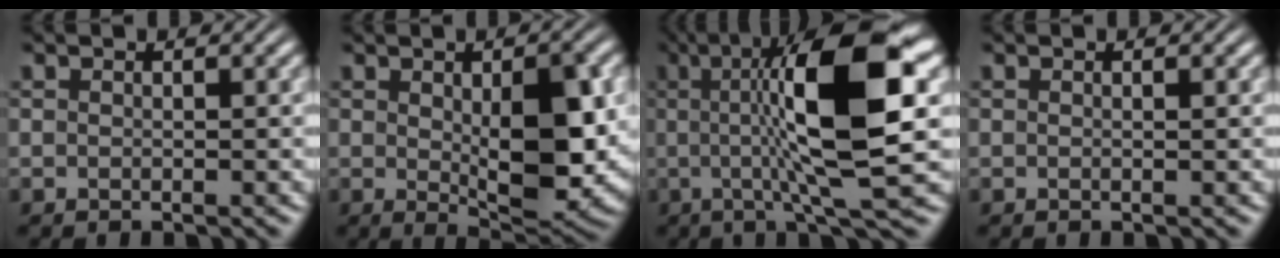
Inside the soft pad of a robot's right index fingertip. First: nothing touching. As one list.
[{"total": 7.1, "force": [0.1, 2.4, 6.6], "torque": [-0.108, -0.024, 0.014]}, {"total": 14.5, "force": [3.4, 3.3, 13.7], "torque": [-0.215, 0.014, 0.041]}, {"total": 0.0}]